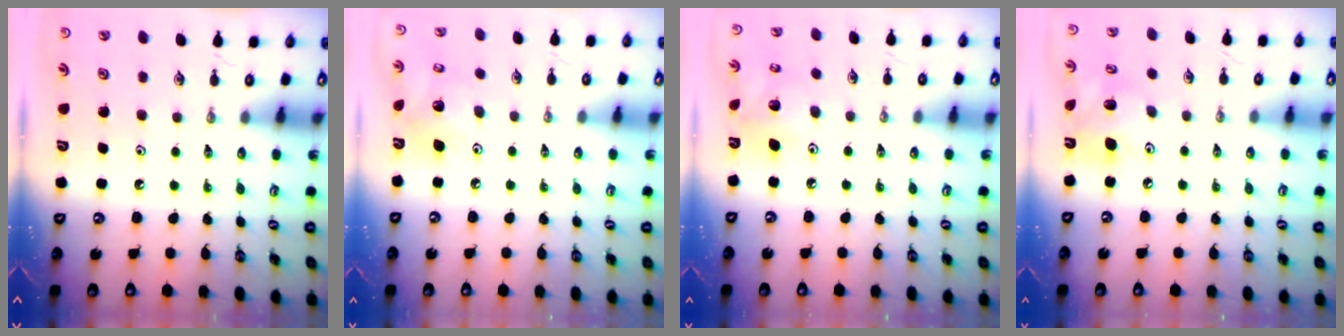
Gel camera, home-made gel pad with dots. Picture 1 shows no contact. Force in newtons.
{"total": 8.7, "press": 8.5, "slide": 1.9}
{"total": 6.2, "press": 6.2, "slide": 0.4}
{"total": 11.3, "press": 11.2, "slide": 1.4}